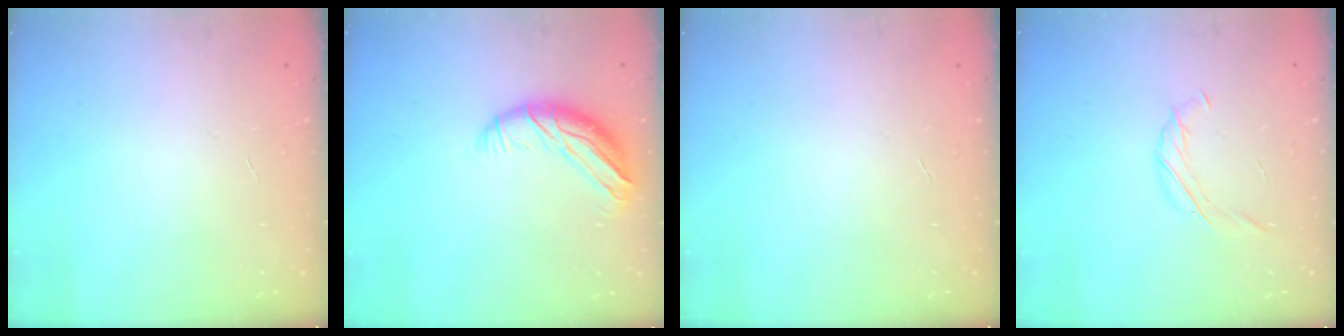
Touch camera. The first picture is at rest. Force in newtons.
{"total": 9.8, "press": 9.5, "slide": 2.3}
{"total": 0.0}
{"total": 7.5, "press": 7.2, "slide": 2.1}